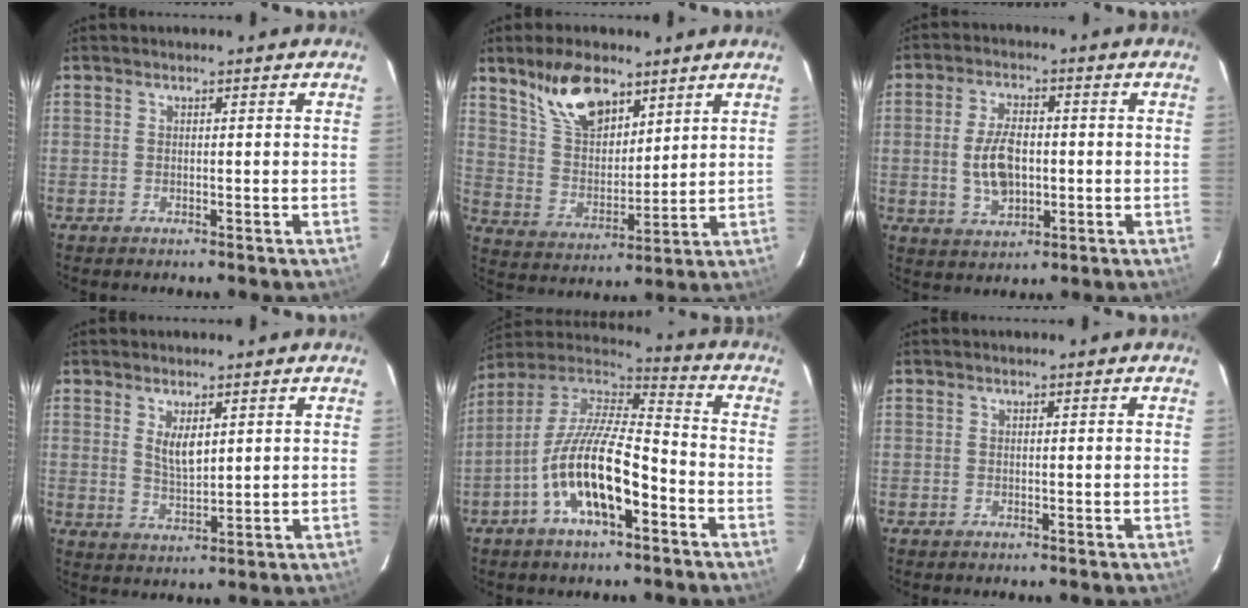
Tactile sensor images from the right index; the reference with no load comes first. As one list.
[{"total": 12.8, "force": [8.4, 6.1, 7.4], "torque": [-0.136, 0.017, 0.166]}, {"total": 8.6, "force": [-0.6, 5.0, 7.0], "torque": [-0.137, 0.004, -0.004]}, {"total": 4.7, "force": [1.9, 2.1, 3.8], "torque": [-0.065, -0.004, 0.039]}, {"total": 16.7, "force": [-7.0, 5.7, 14.0], "torque": [-0.270, -0.002, -0.136]}, {"total": 0.0}]